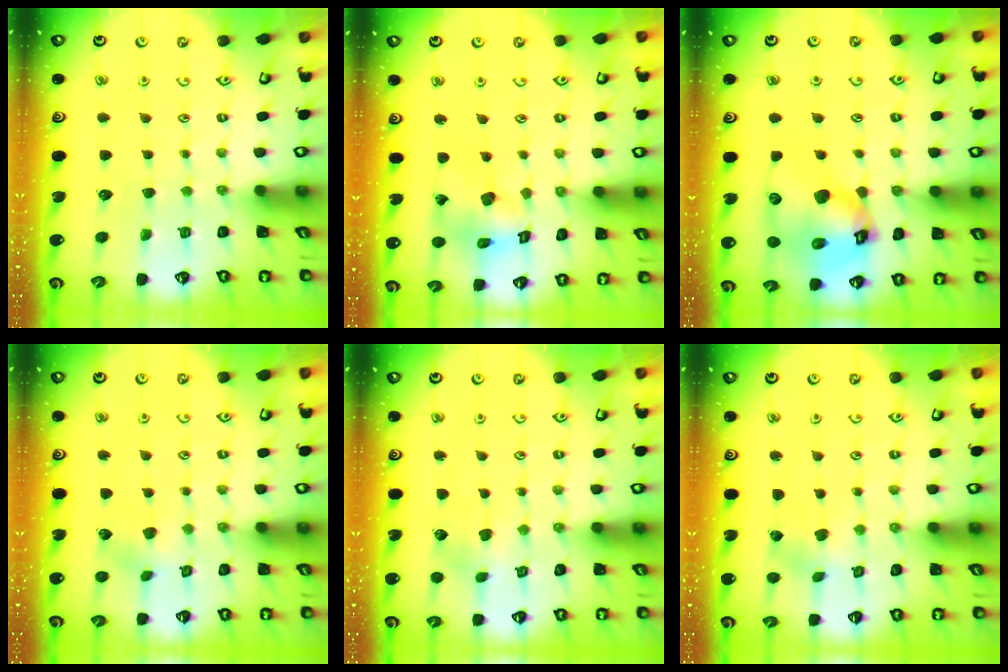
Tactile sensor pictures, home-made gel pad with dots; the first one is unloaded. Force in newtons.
{"total": 12.0, "press": 11.8, "slide": 1.7}
{"total": 17.8, "press": 17.6, "slide": 2.4}
{"total": 3.6, "press": 3.5, "slide": 0.5}
{"total": 2.4, "press": 2.4, "slide": 0.2}
{"total": 1.7, "press": 1.7, "slide": 0.2}